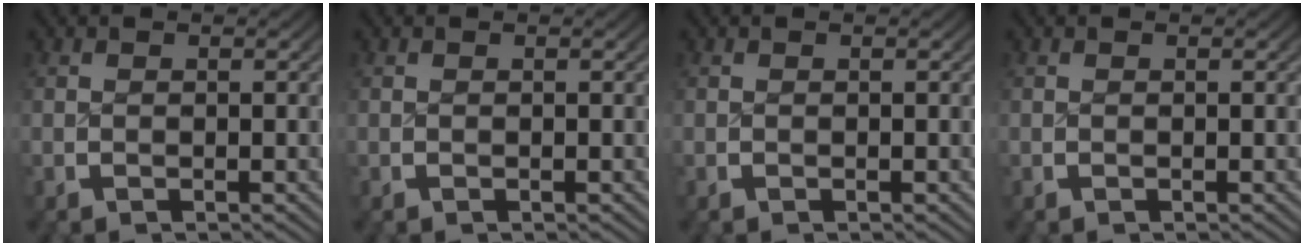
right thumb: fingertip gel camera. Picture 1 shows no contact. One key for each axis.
{"total": 0.0}
{"total": 0.0}
{"total": 0.0}